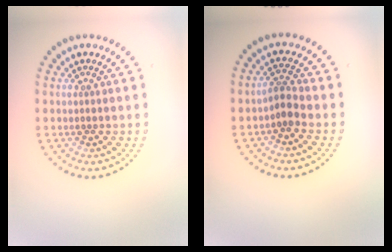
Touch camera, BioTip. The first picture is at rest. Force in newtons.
{"total": 1.7, "press": 1.3, "slide": 1.1}